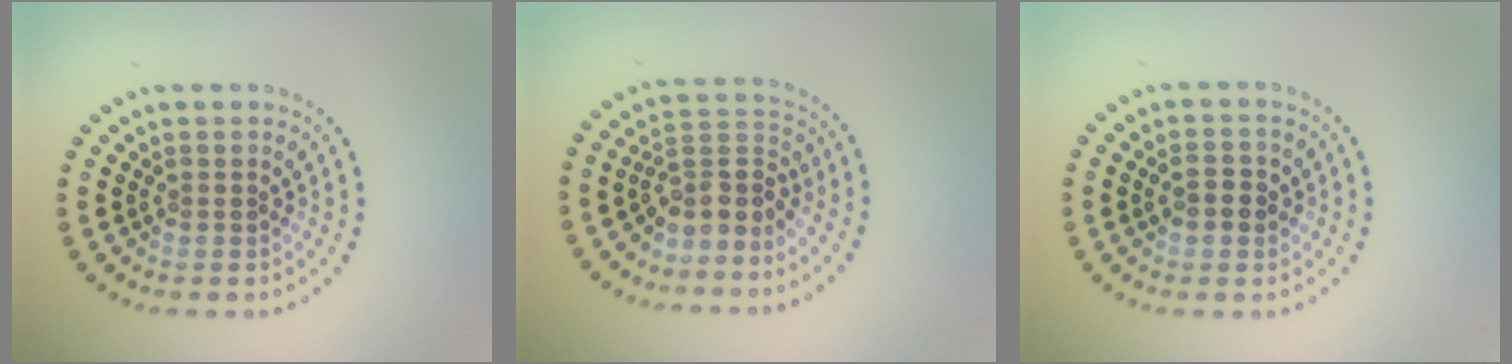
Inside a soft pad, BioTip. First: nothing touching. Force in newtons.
{"total": 3.3, "press": 2.5, "slide": 2.1}
{"total": 1.5, "press": 1.5, "slide": 0.1}